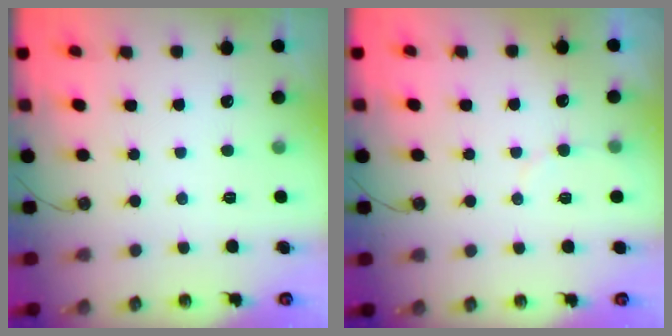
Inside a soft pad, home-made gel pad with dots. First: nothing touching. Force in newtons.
{"total": 3.0, "press": 3.0, "slide": 0.2}